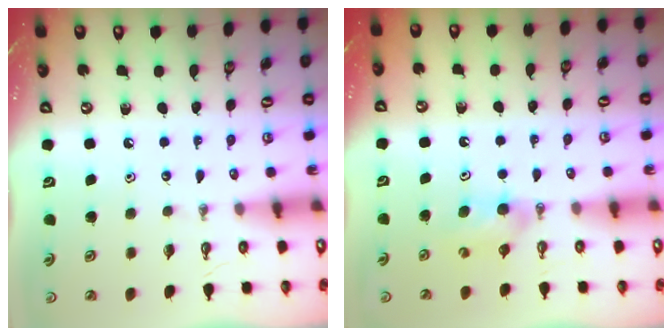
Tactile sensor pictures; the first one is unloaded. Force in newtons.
{"total": 5.0, "press": 4.6, "slide": 1.9}